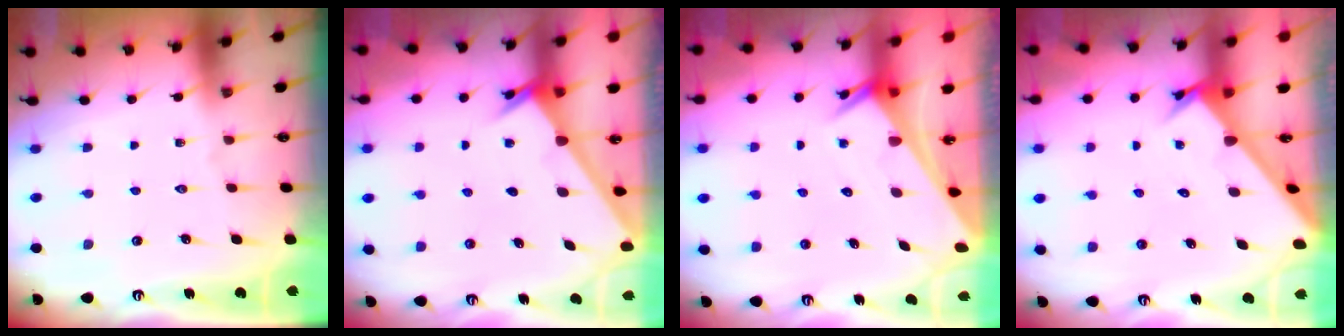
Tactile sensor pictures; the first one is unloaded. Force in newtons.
{"total": 2.4, "press": 2.4, "slide": 0.2}
{"total": 2.5, "press": 2.5, "slide": 0.1}
{"total": 2.6, "press": 2.6, "slide": 0.3}